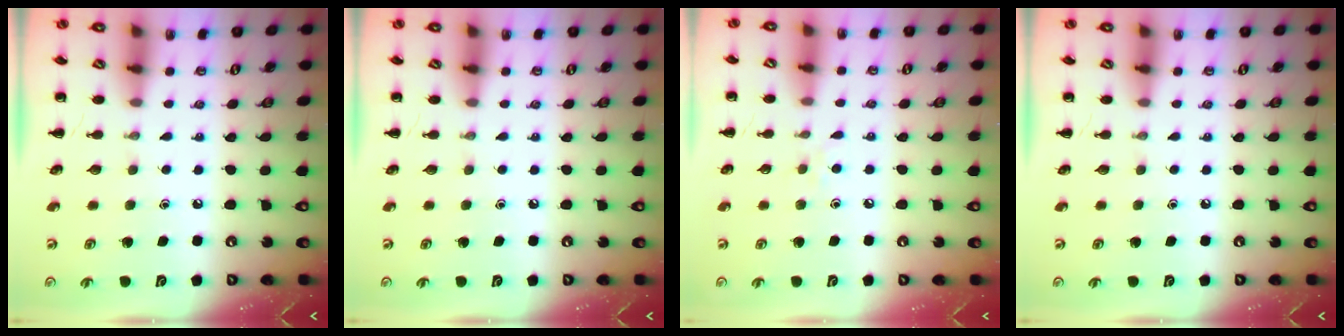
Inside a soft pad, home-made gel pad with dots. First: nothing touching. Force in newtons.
{"total": 0.0}
{"total": 3.7, "press": 3.5, "slide": 1.3}
{"total": 0.0}